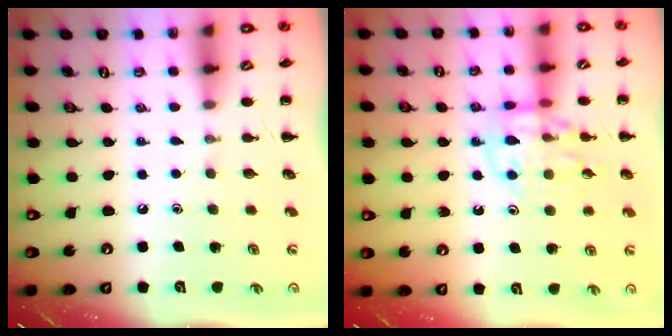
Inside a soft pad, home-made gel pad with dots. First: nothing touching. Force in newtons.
{"total": 13.6, "press": 13.6, "slide": 1.5}